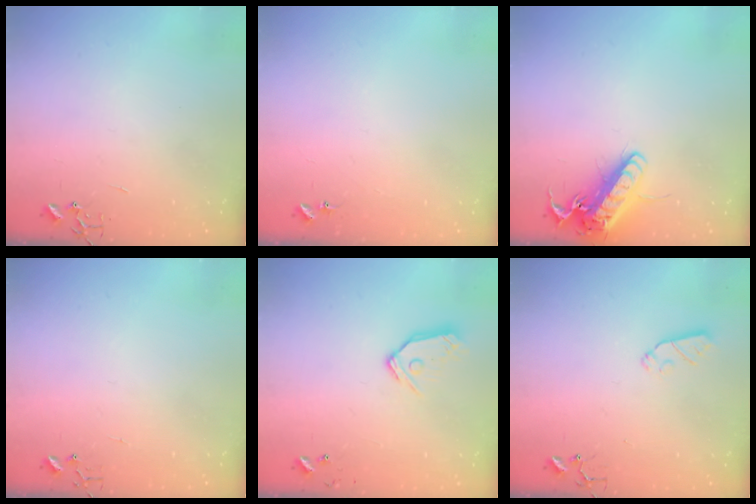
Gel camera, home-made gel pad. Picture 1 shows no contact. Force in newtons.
{"total": 4.3, "press": 4.2, "slide": 0.6}
{"total": 15.0, "press": 14.7, "slide": 2.8}
{"total": 3.8, "press": 3.8, "slide": 0.5}
{"total": 10.1, "press": 10.1, "slide": 1.2}
{"total": 5.4, "press": 5.4, "slide": 0.4}